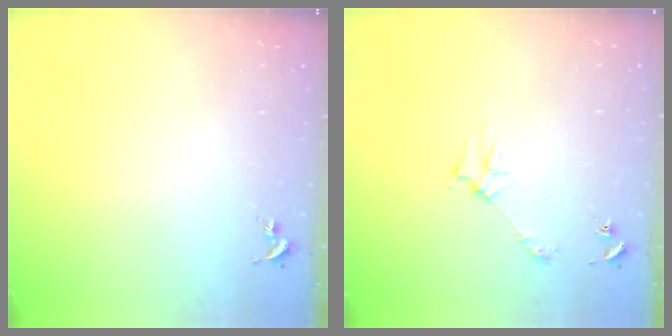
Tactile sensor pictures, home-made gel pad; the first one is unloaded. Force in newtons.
{"total": 2.8, "press": 2.8, "slide": 0.2}